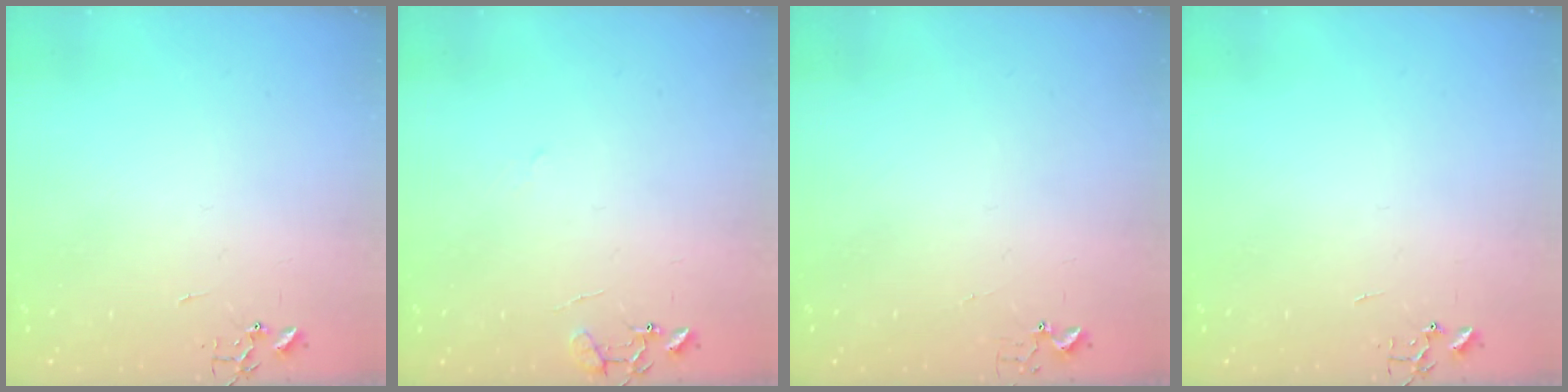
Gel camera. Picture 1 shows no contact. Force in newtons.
{"total": 8.7, "press": 8.7, "slide": 0.8}
{"total": 2.9, "press": 2.9, "slide": 0.3}
{"total": 0.0}